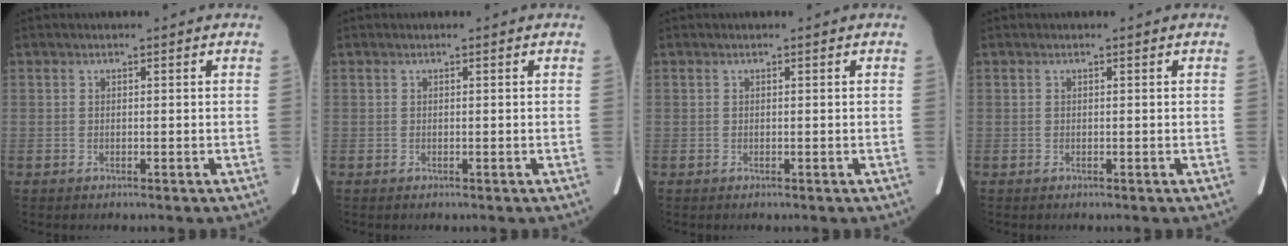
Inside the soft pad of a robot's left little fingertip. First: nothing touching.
{"total": 0.0}
{"total": 0.0}
{"total": 0.0}